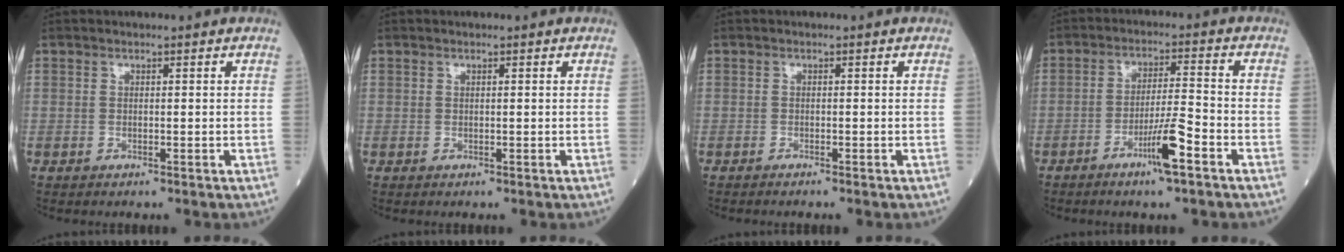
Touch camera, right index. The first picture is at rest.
{"total": 0.0}
{"total": 0.9, "force": [-0.8, -0.1, 0.4], "torque": [-0.007, 0.000, -0.012]}
{"total": 6.8, "force": [-3.8, -0.1, 5.7], "torque": [-0.102, -0.003, -0.069]}